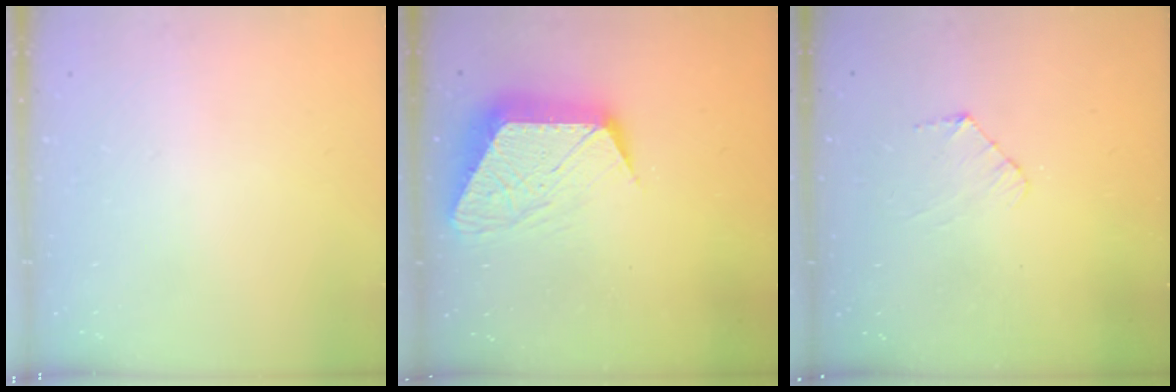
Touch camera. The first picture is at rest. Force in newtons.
{"total": 13.5, "press": 13.5, "slide": 1.0}
{"total": 3.6, "press": 3.6, "slide": 0.3}